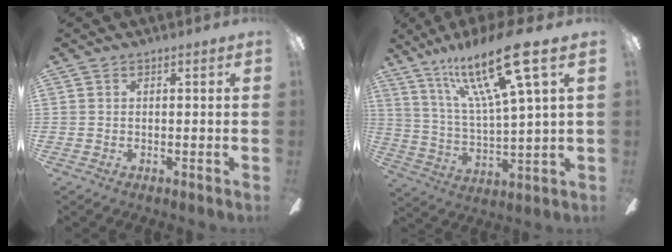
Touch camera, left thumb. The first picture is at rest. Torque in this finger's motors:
{"motor_torque": [1.89, 1.64, 1.66, -1.10, 0.19]}